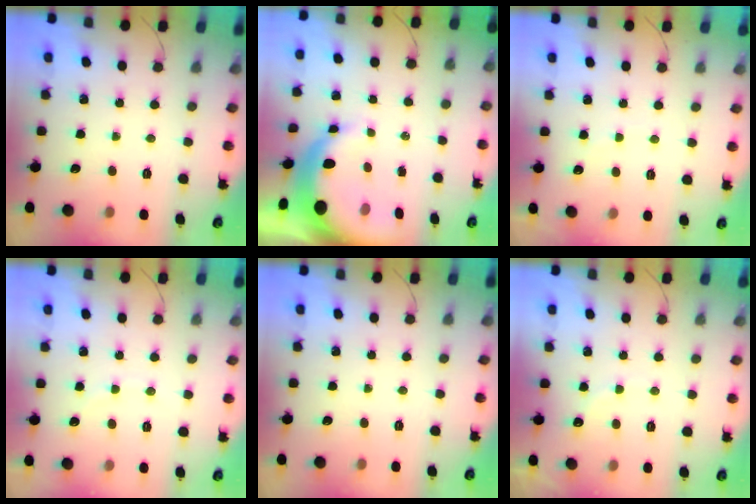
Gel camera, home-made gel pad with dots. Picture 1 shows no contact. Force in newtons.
{"total": 10.3, "press": 10.1, "slide": 2.2}
{"total": 4.9, "press": 4.8, "slide": 0.7}
{"total": 3.4, "press": 3.2, "slide": 1.1}
{"total": 0.0}
{"total": 8.1, "press": 8.0, "slide": 1.0}